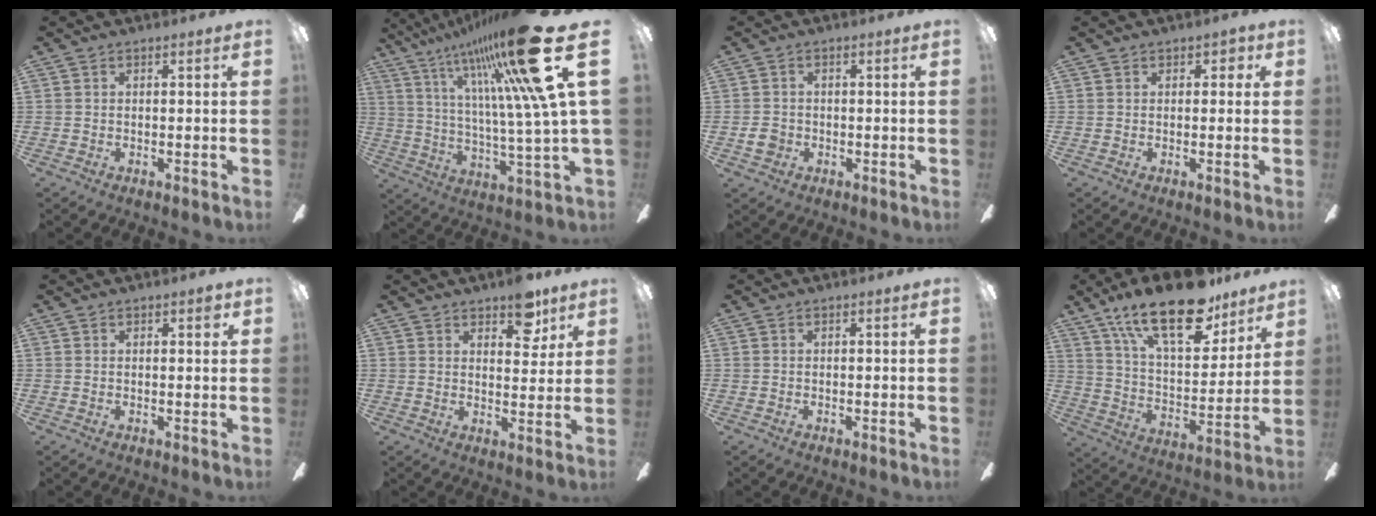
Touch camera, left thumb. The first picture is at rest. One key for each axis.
{"total": 28.7, "fx": 14.3, "fy": 4.4, "fz": 24.5, "tx": -0.380, "ty": -0.094, "tz": 0.221}
{"total": 3.2, "fx": -0.8, "fy": 2.8, "fz": 1.4, "tx": -0.029, "ty": 0.005, "tz": -0.016}
{"total": 1.8, "fx": 0.9, "fy": 1.4, "fz": 0.8, "tx": -0.007, "ty": 0.003, "tz": 0.013}
{"total": 1.9, "fx": 1.2, "fy": 0.8, "fz": 1.3, "tx": -0.011, "ty": -0.001, "tz": 0.017}
{"total": 8.2, "fx": 5.8, "fy": 4.0, "fz": 4.3, "tx": -0.042, "ty": -0.024, "tz": 0.098}
{"total": 0.0}
{"total": 23.8, "fx": 16.1, "fy": 9.6, "fz": 14.6, "tx": -0.238, "ty": -0.093, "tz": 0.276}